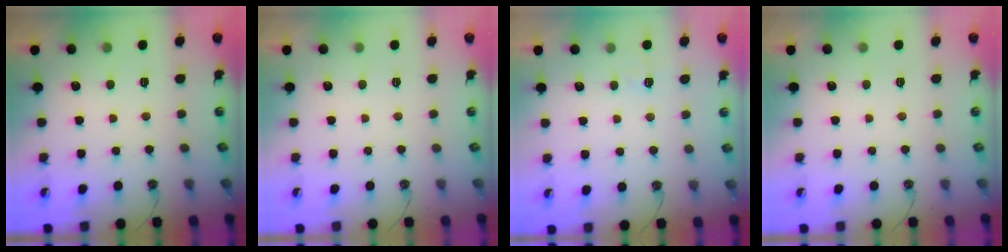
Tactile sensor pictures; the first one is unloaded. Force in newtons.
{"total": 0.0}
{"total": 2.8, "press": 2.8, "slide": 0.4}
{"total": 0.0}